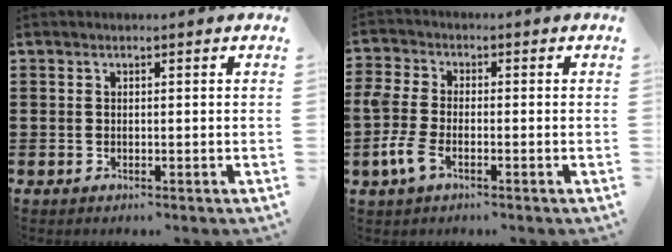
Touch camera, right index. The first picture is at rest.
{"total": 5.4, "force": [-2.3, 2.8, 4.0], "torque": [-0.113, -0.003, -0.054]}